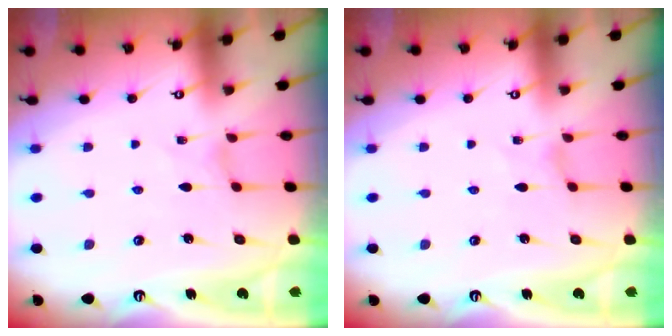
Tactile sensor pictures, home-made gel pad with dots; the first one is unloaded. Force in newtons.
{"total": 0.0}